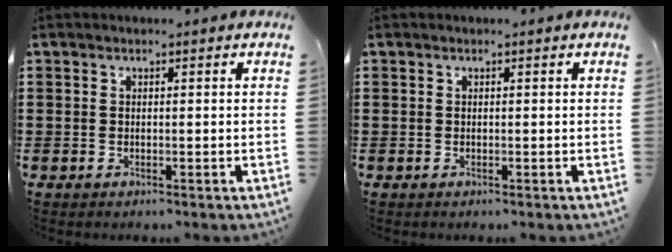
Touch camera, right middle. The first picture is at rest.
{"total": 0.0}